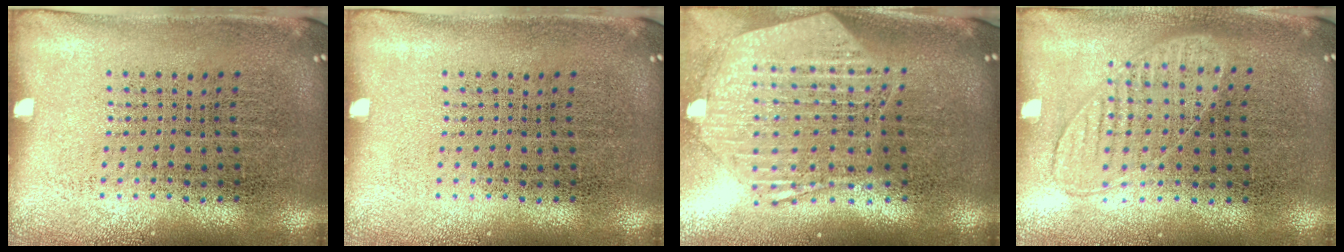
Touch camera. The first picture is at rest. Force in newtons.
{"total": 0.0}
{"total": 2.9, "press": 2.3, "slide": 1.7}
{"total": 0.8, "press": 0.8, "slide": 0.3}